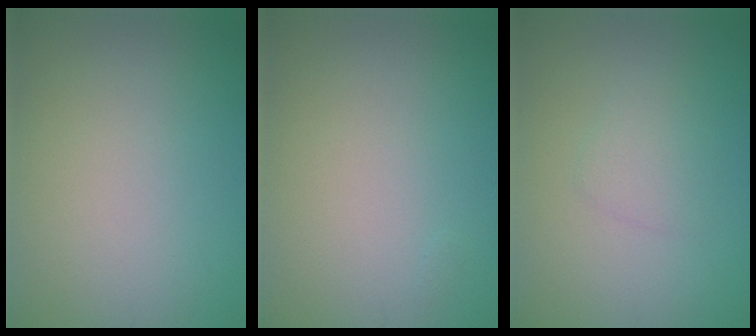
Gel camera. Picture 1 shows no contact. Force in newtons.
{"total": 0.0}
{"total": 1.5, "press": 1.5, "slide": 0.0}